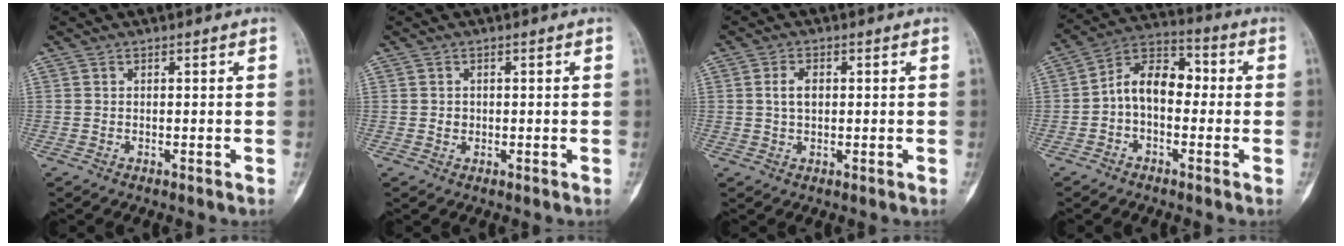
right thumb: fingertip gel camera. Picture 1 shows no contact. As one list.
[{"total": 1.1, "force": [0.0, 1.0, 0.4], "torque": [-0.004, 0.003, 0.002]}, {"total": 3.2, "force": [0.5, 2.0, 2.5], "torque": [-0.044, 0.006, 0.009]}, {"total": 10.2, "force": [-0.9, 6.7, 7.6], "torque": [-0.105, 0.038, -0.032]}]